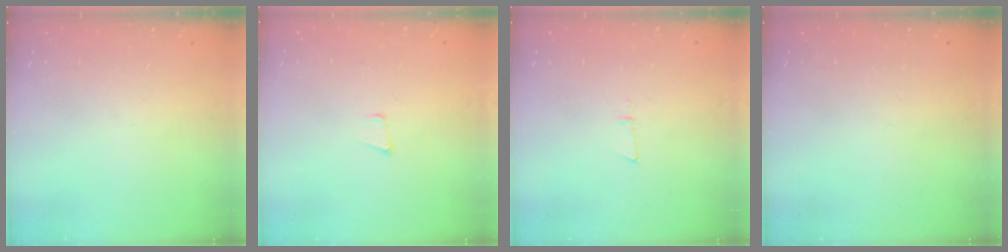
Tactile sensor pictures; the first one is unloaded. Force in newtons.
{"total": 3.6, "press": 2.4, "slide": 2.6}
{"total": 3.9, "press": 3.8, "slide": 0.9}
{"total": 0.0}